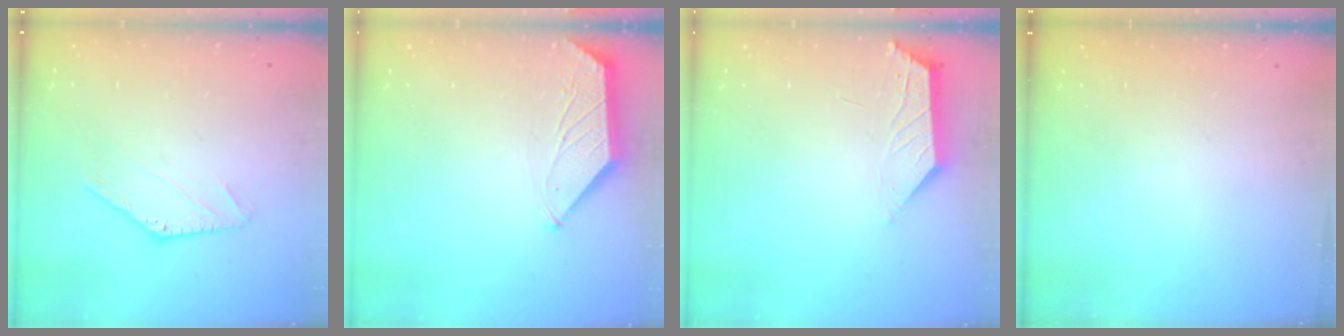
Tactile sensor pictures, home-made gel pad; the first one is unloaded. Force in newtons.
{"total": 1.1, "press": 1.1, "slide": 0.3}
{"total": 1.8, "press": 1.7, "slide": 0.3}
{"total": 0.0}